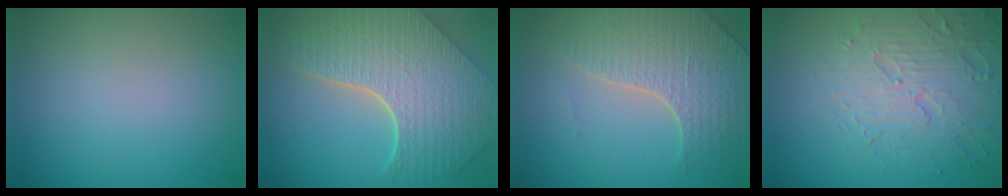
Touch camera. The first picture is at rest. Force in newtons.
{"total": 8.3, "press": 6.1, "slide": 5.6}
{"total": 3.8, "press": 3.7, "slide": 0.8}
{"total": 5.2, "press": 4.7, "slide": 2.1}